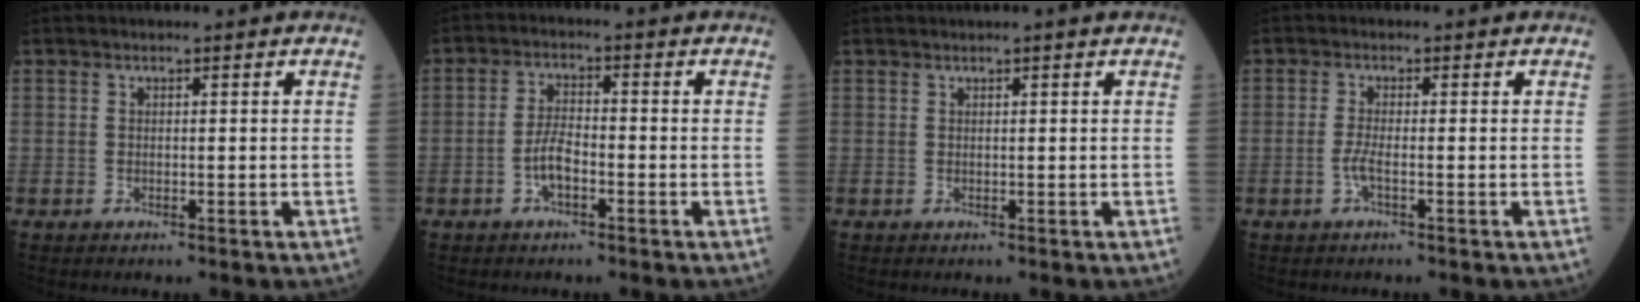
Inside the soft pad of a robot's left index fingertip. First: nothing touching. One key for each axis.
{"total": 4.0, "fx": -1.7, "fy": 1.3, "fz": 3.3, "tx": -0.067, "ty": 0.008, "tz": -0.036}
{"total": 1.1, "fx": 0.8, "fy": -0.2, "fz": 0.6, "tx": -0.011, "ty": 0.011, "tz": 0.018}
{"total": 1.9, "fx": -0.9, "fy": 0.0, "fz": 1.6, "tx": -0.036, "ty": -0.001, "tz": -0.021}